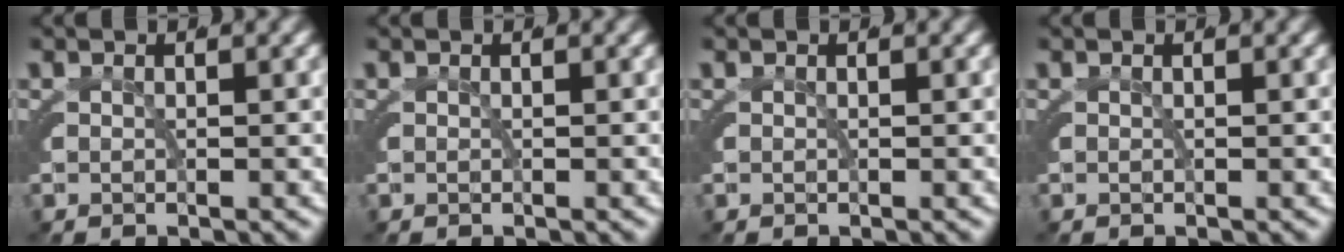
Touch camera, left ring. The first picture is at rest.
{"total": 0.0}
{"total": 0.0}
{"total": 0.0}